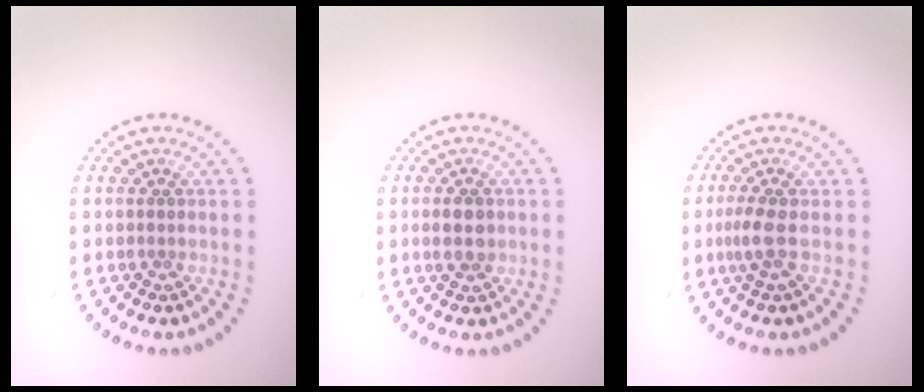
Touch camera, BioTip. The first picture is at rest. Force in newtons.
{"total": 2.6, "press": 2.6, "slide": 0.1}
{"total": 1.8, "press": 1.5, "slide": 1.0}